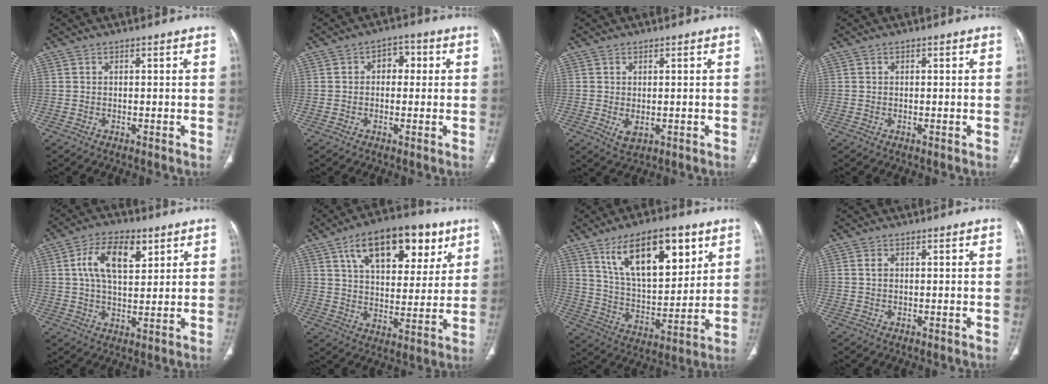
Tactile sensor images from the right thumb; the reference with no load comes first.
{"total": 4.2, "force": [0.5, 3.1, 2.9], "torque": [-0.019, 0.014, 0.001]}
{"total": 2.7, "force": [-0.4, 1.5, 2.1], "torque": [-0.034, -0.005, 0.004]}
{"total": 0.0}
{"total": 11.2, "force": [4.1, 6.0, 8.5], "torque": [-0.135, -0.004, 0.071]}
{"total": 20.7, "force": [10.3, 10.7, 14.4], "torque": [-0.182, -0.016, 0.167]}
{"total": 19.5, "force": [10.0, 8.6, 14.4], "torque": [-0.193, -0.043, 0.180]}
{"total": 2.0, "force": [0.3, 1.4, 1.4], "torque": [-0.029, 0.004, 0.005]}